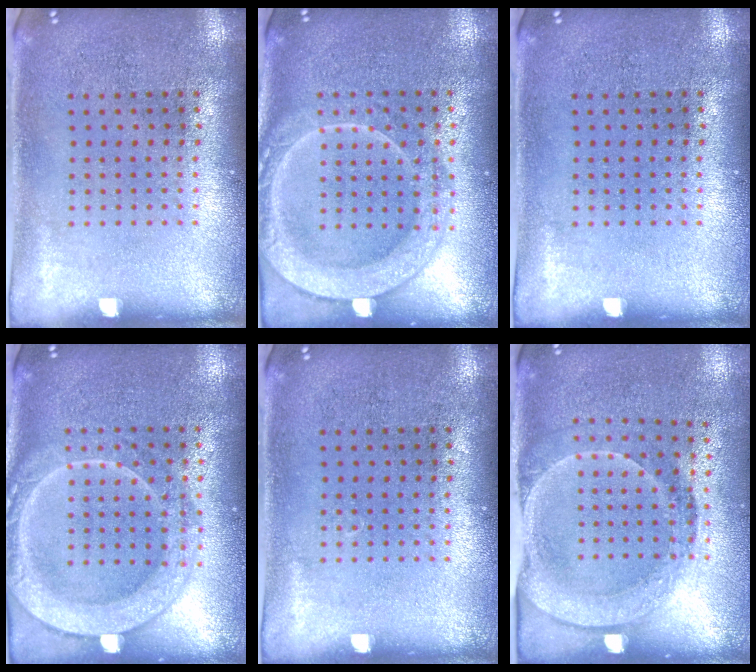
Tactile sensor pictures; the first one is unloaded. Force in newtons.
{"total": 2.0, "press": 2.0, "slide": 0.2}
{"total": 0.0}
{"total": 2.0, "press": 2.0, "slide": 0.3}
{"total": 0.0}
{"total": 1.7, "press": 1.4, "slide": 1.1}